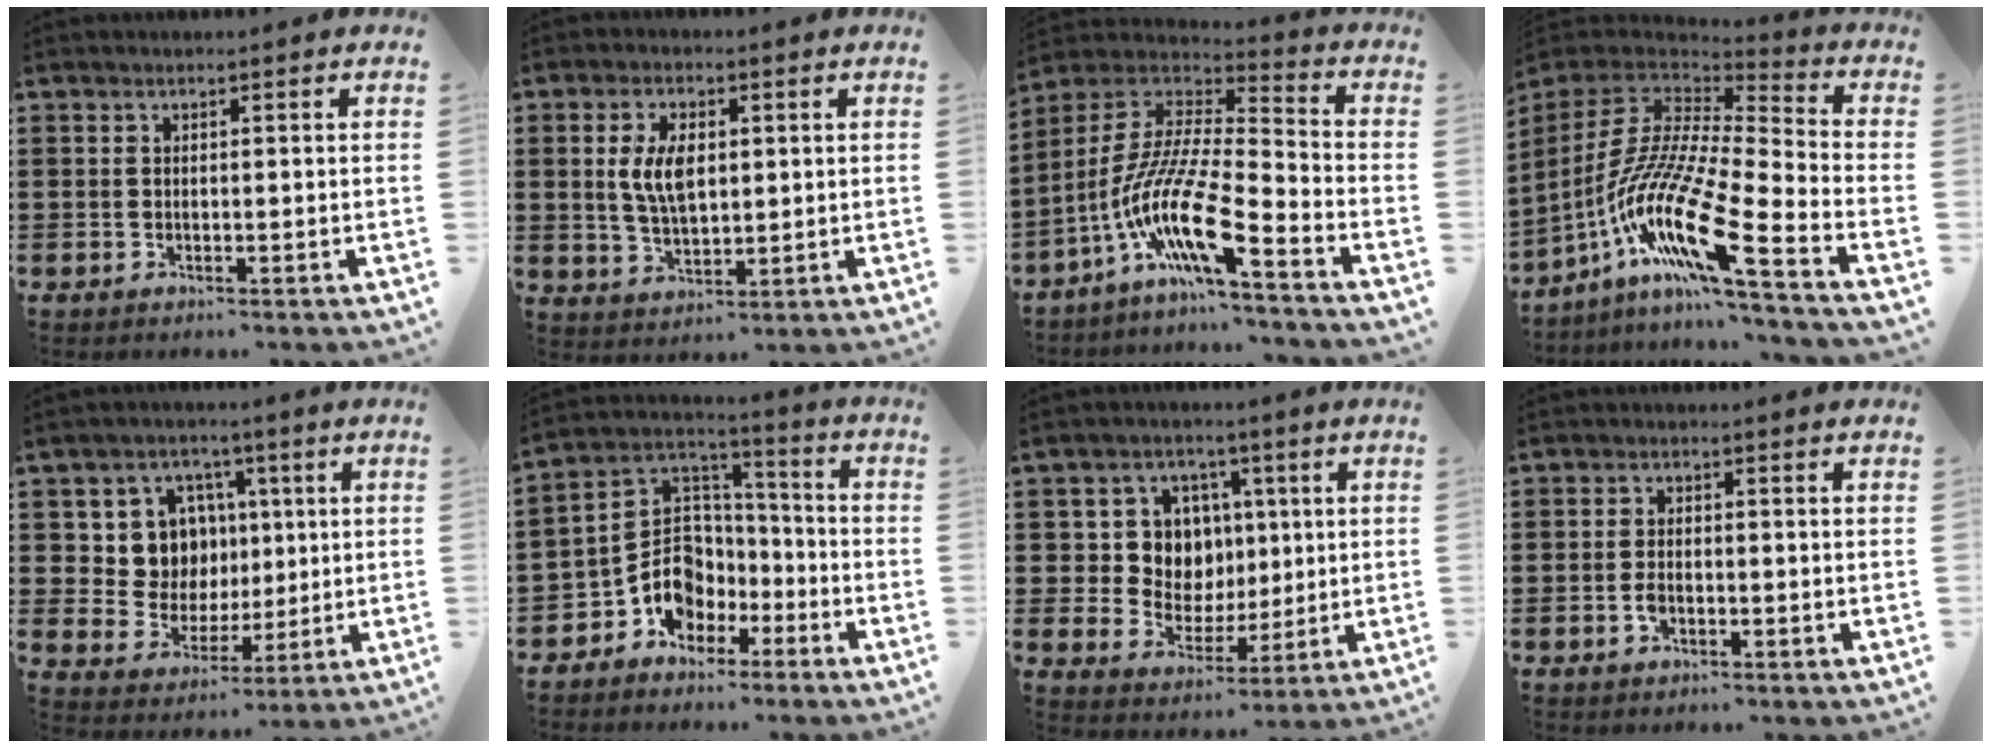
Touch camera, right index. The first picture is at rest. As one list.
[{"total": 6.6, "force": [1.1, 3.5, 5.6], "torque": [-0.114, 0.006, 0.014]}, {"total": 12.9, "force": [-7.9, 1.4, 10.1], "torque": [-0.224, -0.021, -0.165]}, {"total": 16.1, "force": [-8.9, 1.8, 13.4], "torque": [-0.299, -0.019, -0.182]}, {"total": 9.2, "force": [2.2, 8.4, 3.2], "torque": [-0.087, 0.008, 0.048]}, {"total": 7.7, "force": [-3.0, 6.8, 2.1], "torque": [-0.077, 0.002, -0.060]}, {"total": 8.2, "force": [1.8, 7.4, 3.0], "torque": [-0.080, 0.014, 0.034]}, {"total": 2.0, "force": [-0.7, 1.0, 1.5], "torque": [-0.037, -0.002, -0.016]}]